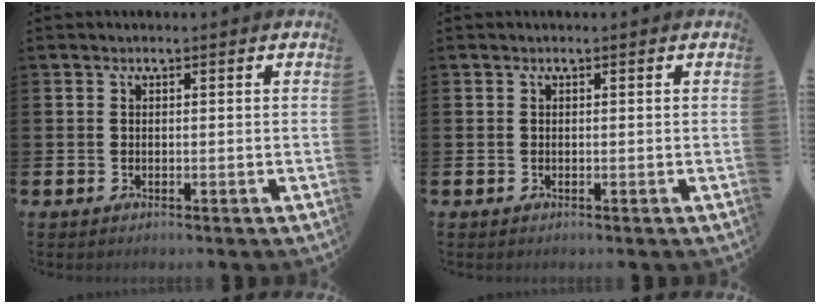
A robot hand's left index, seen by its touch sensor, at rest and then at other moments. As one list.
[{"total": 0.0}]